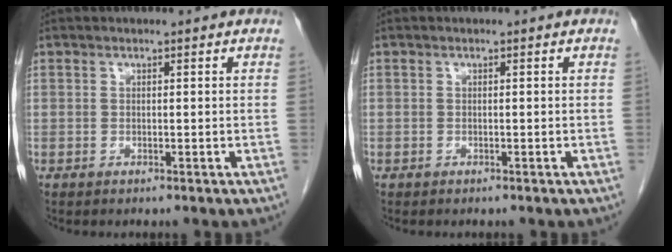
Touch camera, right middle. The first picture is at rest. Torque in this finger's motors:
{"motor_torque": [0.90, -0.92, -0.20, -0.21]}